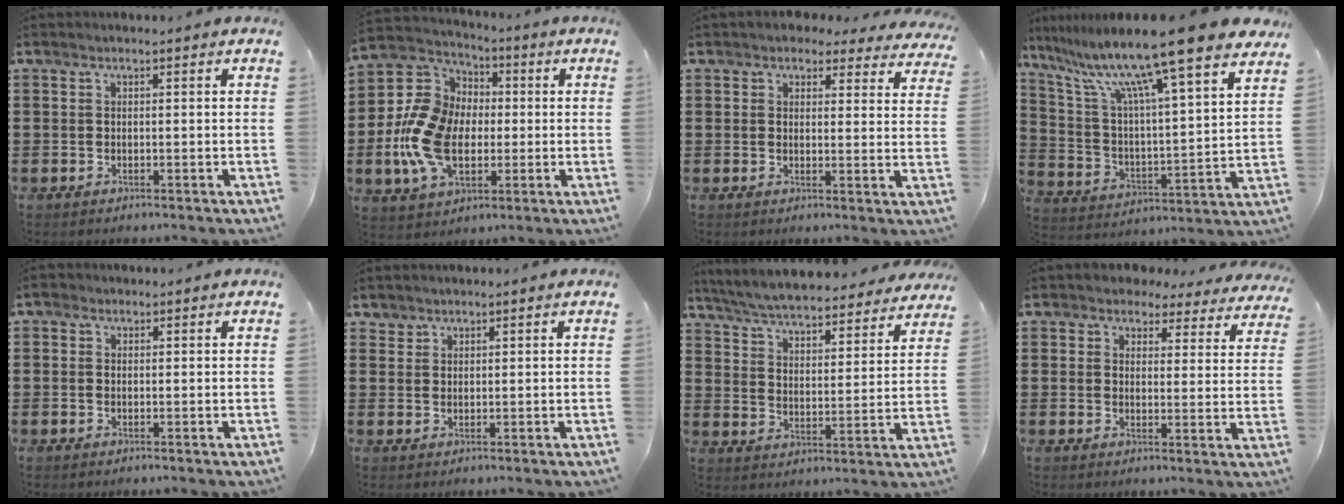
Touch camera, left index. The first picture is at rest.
{"total": 13.2, "force": [-2.4, 9.2, 9.2], "torque": [-0.237, 0.010, -0.052]}
{"total": 3.1, "force": [2.9, 1.0, 0.6], "torque": [-0.016, -0.008, 0.051]}
{"total": 12.7, "force": [10.5, -0.8, 7.2], "torque": [-0.168, -0.075, 0.168]}
{"total": 0.8, "force": [0.1, 0.7, 0.4], "torque": [-0.010, 0.005, 0.001]}
{"total": 1.7, "force": [1.5, 0.7, 0.0], "torque": [-0.003, 0.001, 0.032]}
{"total": 5.7, "force": [5.5, -0.2, 1.3], "torque": [-0.050, -0.039, 0.093]}
{"total": 3.7, "force": [3.5, 1.1, 0.5], "torque": [-0.029, -0.012, 0.062]}